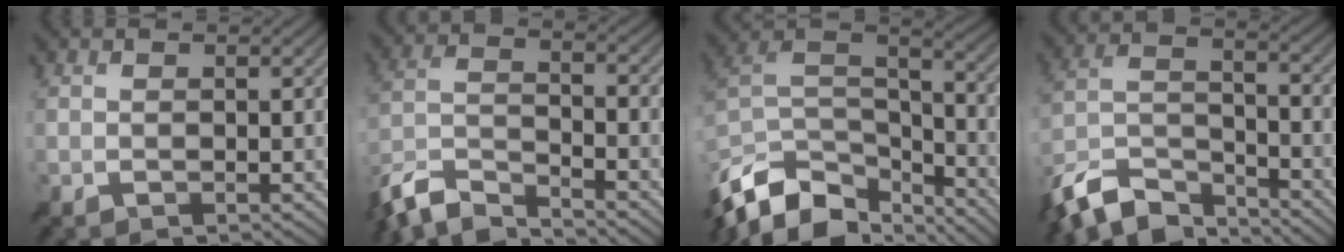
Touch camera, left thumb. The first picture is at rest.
{"total": 9.6, "force": [-8.4, 2.1, 4.1], "torque": [-0.088, -0.008, -0.171]}
{"total": 14.2, "force": [-10.6, 6.7, 6.6], "torque": [-0.183, 0.000, -0.186]}
{"total": 11.2, "force": [-9.6, 3.4, 4.6], "torque": [-0.094, -0.002, -0.196]}